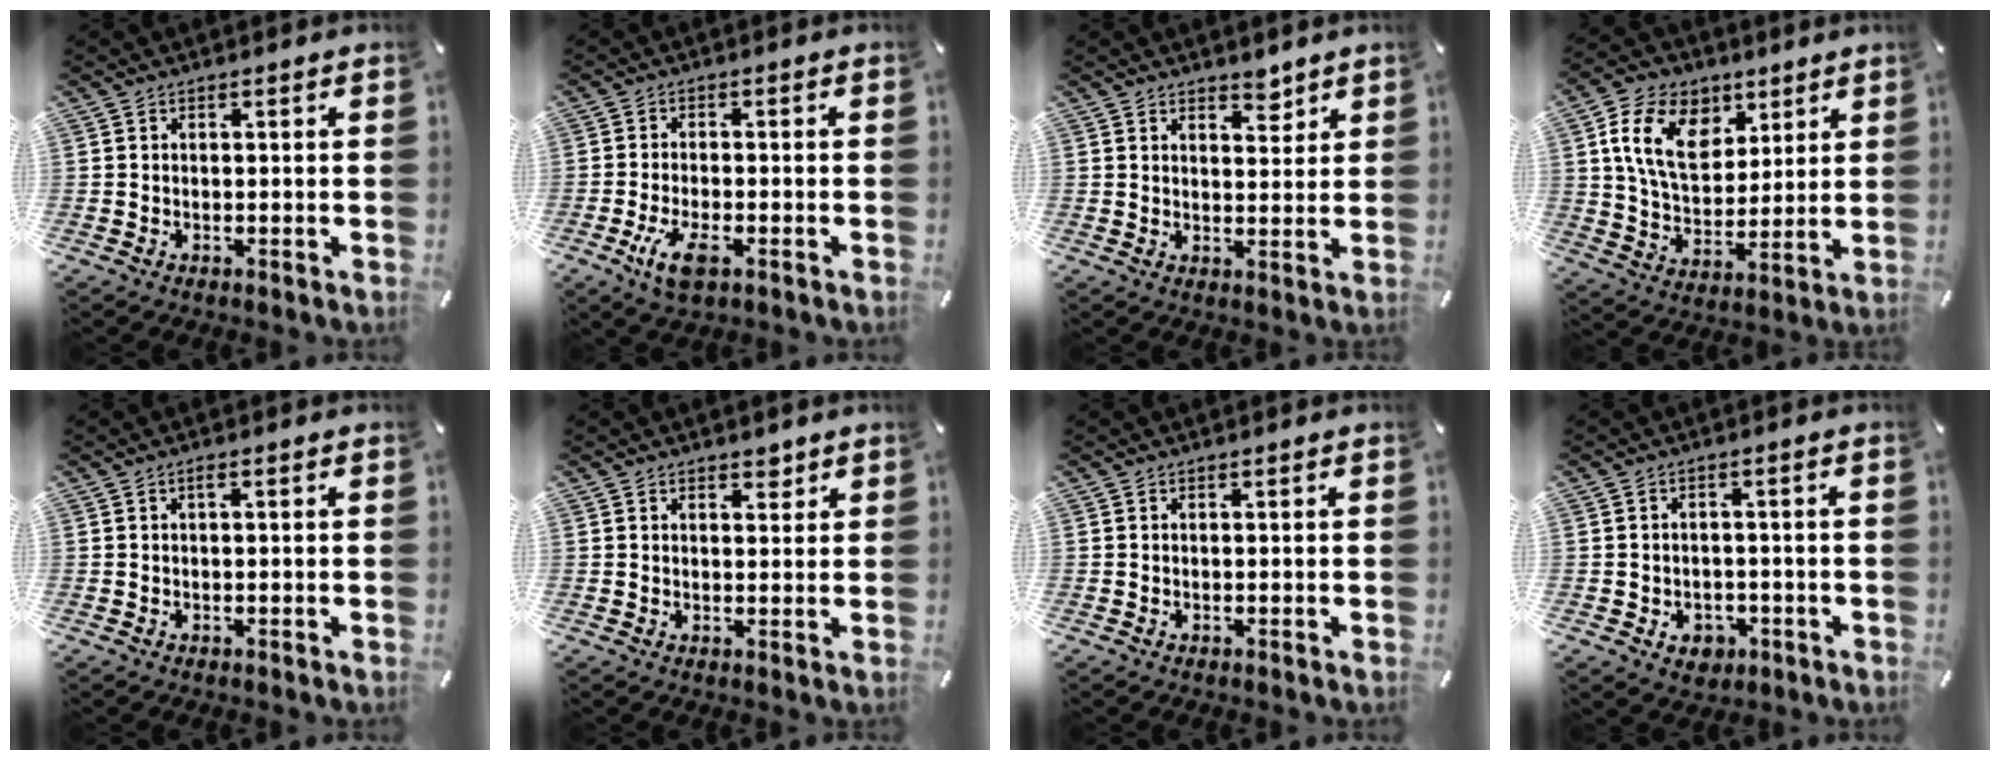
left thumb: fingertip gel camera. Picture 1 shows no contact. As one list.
[{"total": 6.3, "force": [-2.7, 2.8, 5.0], "torque": [-0.110, -0.002, -0.048]}, {"total": 3.7, "force": [3.1, 1.9, 0.9], "torque": [0.016, -0.027, 0.049]}, {"total": 14.1, "force": [6.1, 9.9, 7.9], "torque": [-0.154, -0.007, 0.116]}, {"total": 1.1, "force": [0.2, 0.2, 1.1], "torque": [-0.022, 0.002, 0.003]}, {"total": 2.4, "force": [1.7, 1.5, 0.7], "torque": [0.007, -0.009, 0.025]}, {"total": 0.0}, {"total": 4.5, "force": [-1.6, 3.8, 1.9], "torque": [-0.015, 0.002, -0.029]}]